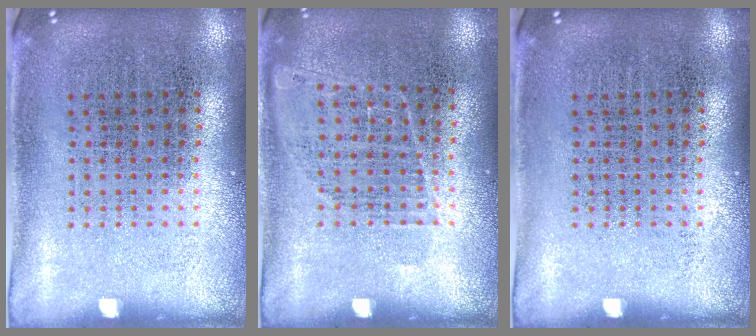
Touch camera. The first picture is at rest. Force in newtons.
{"total": 1.0, "press": 0.9, "slide": 0.6}
{"total": 0.0}